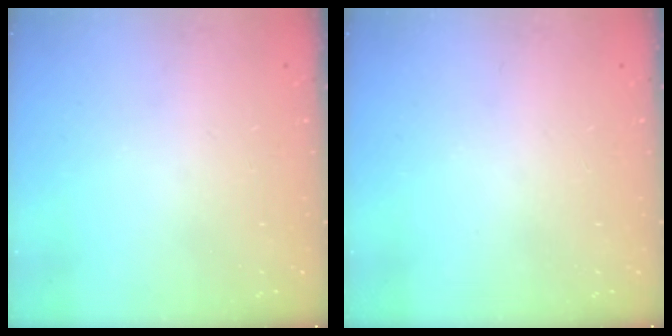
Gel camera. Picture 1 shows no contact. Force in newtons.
{"total": 0.0}